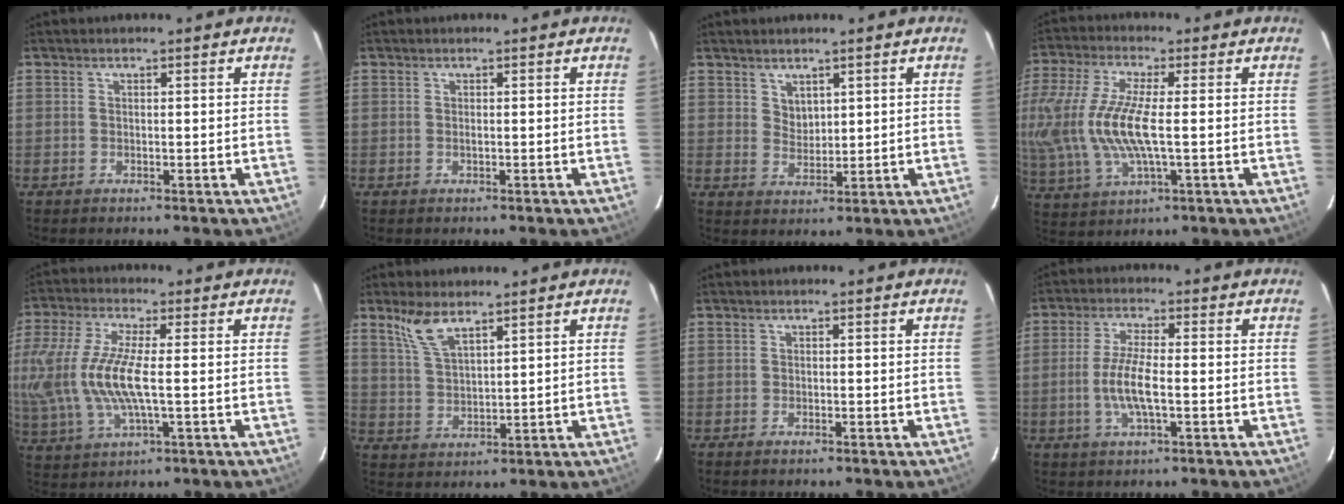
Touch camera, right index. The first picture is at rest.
{"total": 0.0}
{"total": 2.9, "force": [2.1, 1.8, 0.8], "torque": [-0.008, 0.002, 0.042]}
{"total": 16.1, "force": [-0.4, 5.3, 15.2], "torque": [-0.318, -0.007, -0.004]}
{"total": 15.0, "force": [-0.5, 4.7, 14.2], "torque": [-0.298, -0.007, -0.005]}
{"total": 6.3, "force": [4.6, 2.0, 3.8], "torque": [-0.080, 0.005, 0.102]}
{"total": 0.8, "force": [-0.6, 0.4, 0.5], "torque": [-0.008, -0.003, -0.012]}
{"total": 7.0, "force": [-1.4, 1.5, 6.7], "torque": [-0.135, -0.004, -0.030]}